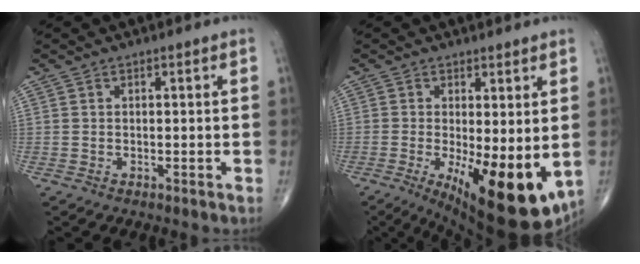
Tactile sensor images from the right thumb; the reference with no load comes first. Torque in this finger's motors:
{"motor_torque": [2.43, 2.57, 1.89, -0.10, 0.48]}